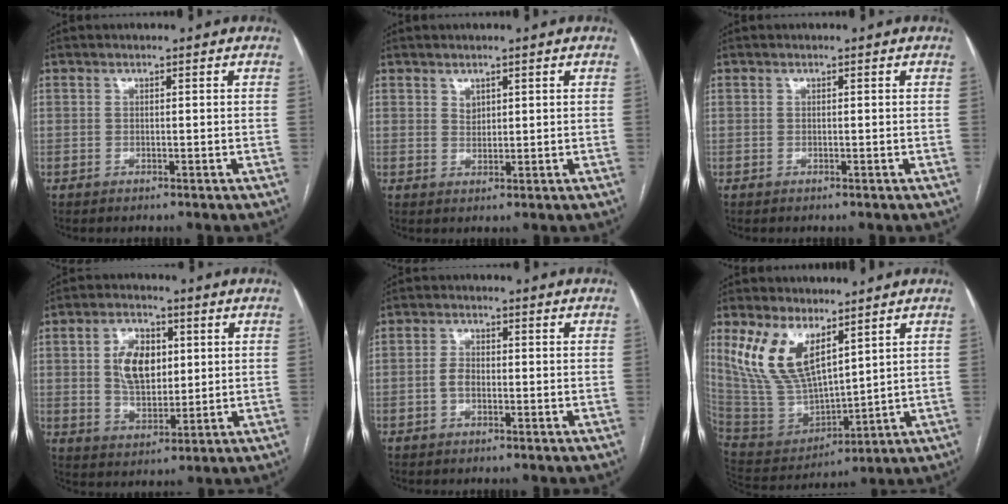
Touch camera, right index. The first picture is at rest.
{"total": 1.6, "force": [1.0, 1.1, 0.6], "torque": [-0.008, -0.003, 0.021]}
{"total": 0.0}
{"total": 8.6, "force": [1.9, 5.2, 6.6], "torque": [-0.125, 0.011, 0.041]}
{"total": 2.3, "force": [-0.6, 1.4, 1.8], "torque": [-0.037, 0.007, -0.013]}
{"total": 13.6, "force": [7.5, 5.6, 9.8], "torque": [-0.212, 0.008, 0.163]}